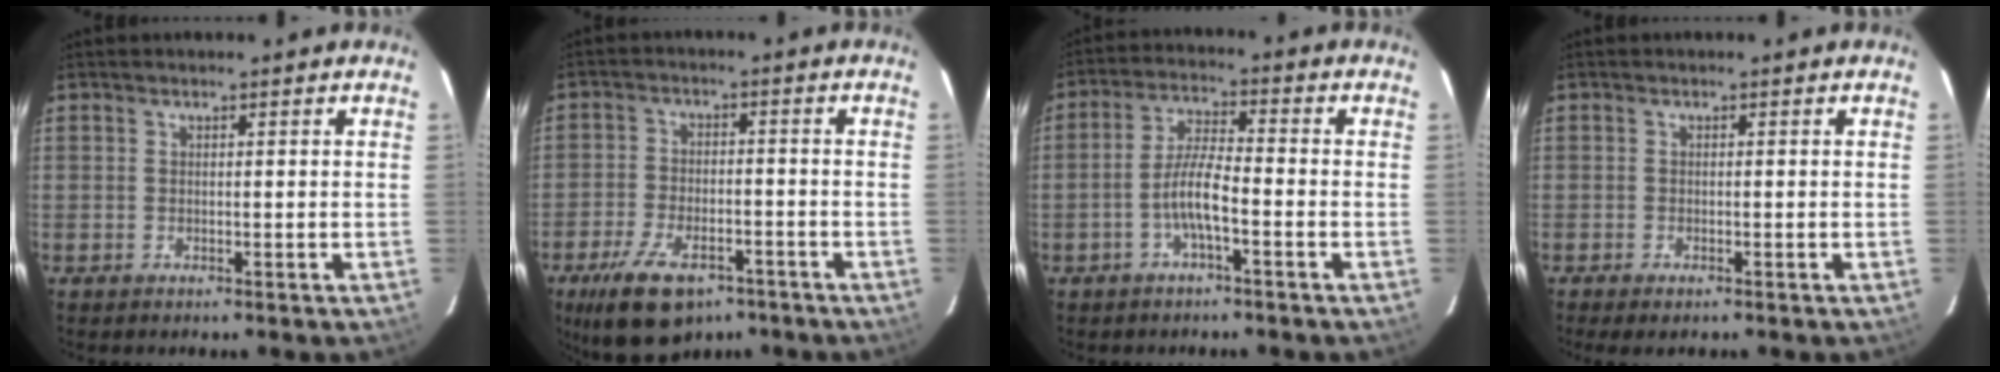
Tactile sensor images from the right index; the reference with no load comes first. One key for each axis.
{"total": 13.5, "fx": -8.7, "fy": 6.5, "fz": 8.0, "tx": -0.175, "ty": -0.018, "tz": -0.144}
{"total": 6.0, "fx": -2.6, "fy": 0.9, "fz": 5.3, "tx": -0.111, "ty": 0.007, "tz": -0.048}
{"total": 2.2, "fx": -1.6, "fy": 0.6, "fz": 1.3, "tx": -0.031, "ty": -0.008, "tz": -0.028}